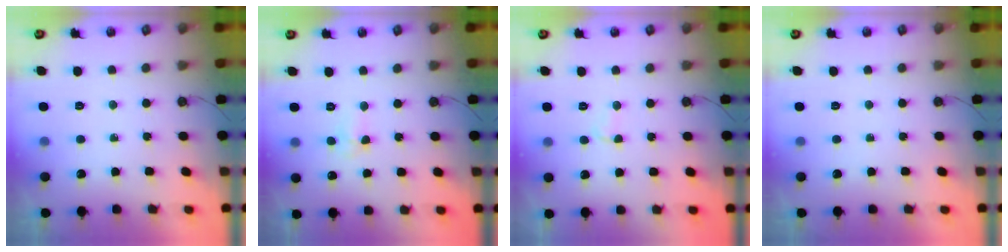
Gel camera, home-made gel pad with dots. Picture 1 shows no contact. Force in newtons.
{"total": 3.0, "press": 2.8, "slide": 1.1}
{"total": 2.5, "press": 2.5, "slide": 0.5}
{"total": 0.0}